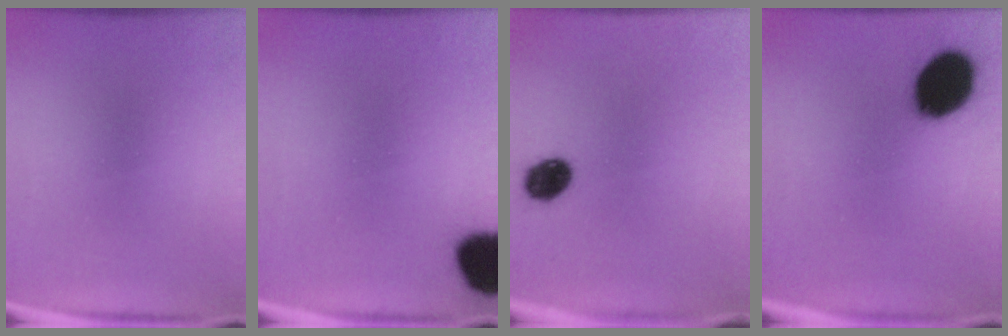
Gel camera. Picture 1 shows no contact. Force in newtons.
{"total": 11.6}
{"total": 6.3}
{"total": 14.8}